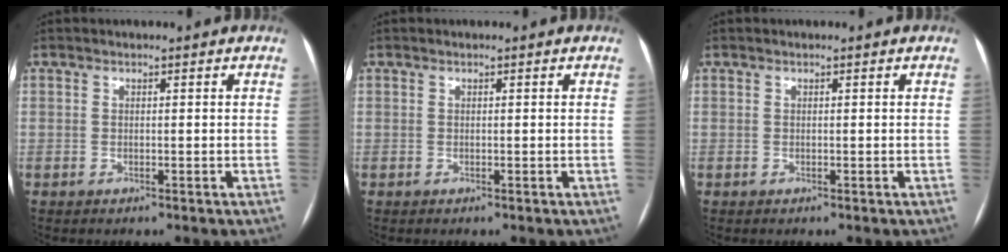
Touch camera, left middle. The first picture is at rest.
{"total": 0.0}
{"total": 0.0}